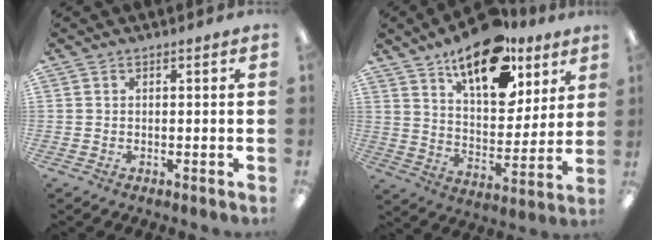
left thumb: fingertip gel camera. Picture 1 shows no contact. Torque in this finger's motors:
{"motor_torque": [0.64, 0.75, 1.31, -1.46, 0.33]}